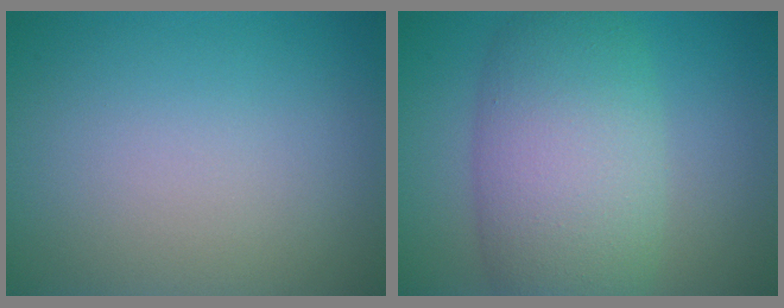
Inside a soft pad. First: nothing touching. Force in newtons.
{"total": 8.6, "press": 8.6, "slide": 0.5}